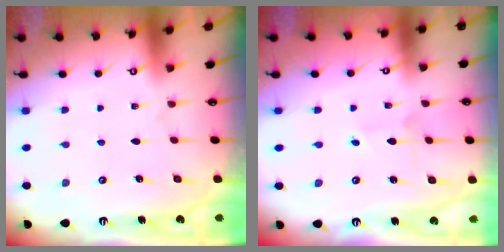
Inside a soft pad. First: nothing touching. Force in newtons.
{"total": 1.6, "press": 1.6, "slide": 0.2}